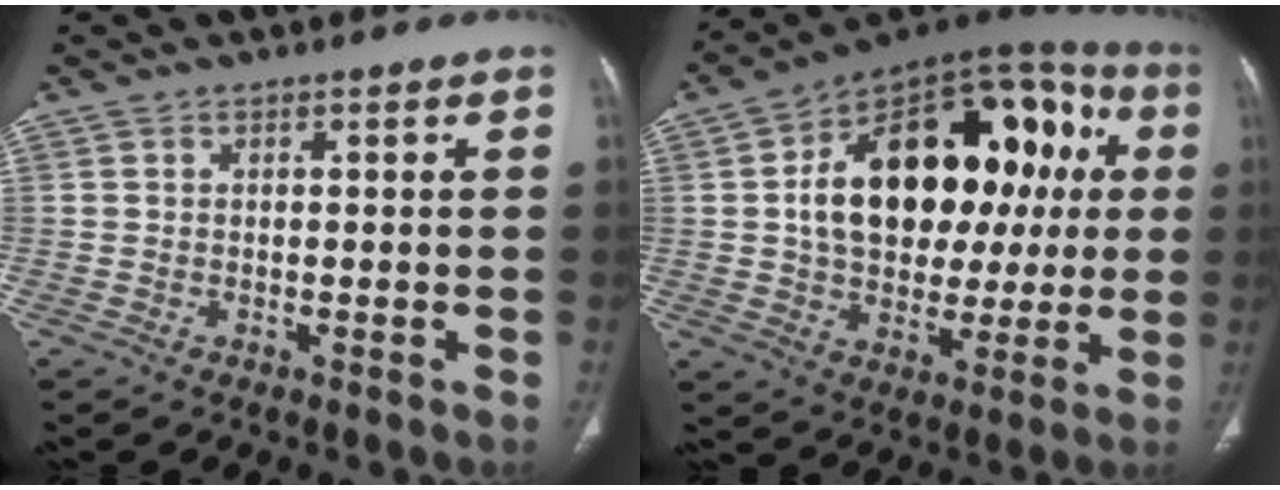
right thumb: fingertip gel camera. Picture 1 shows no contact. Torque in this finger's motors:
{"motor_torque": [0.97, 4.04, 1.75, -0.01, 0.20]}